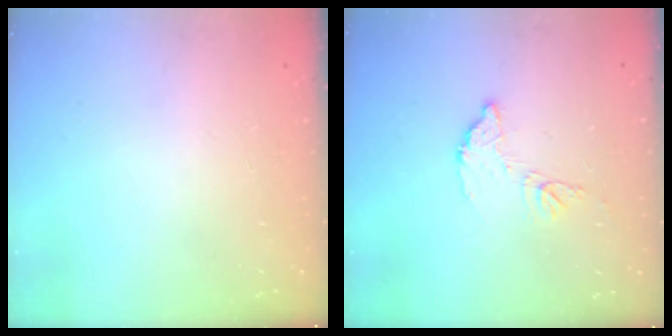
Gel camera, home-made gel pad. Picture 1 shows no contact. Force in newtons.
{"total": 7.8, "press": 7.8, "slide": 0.1}